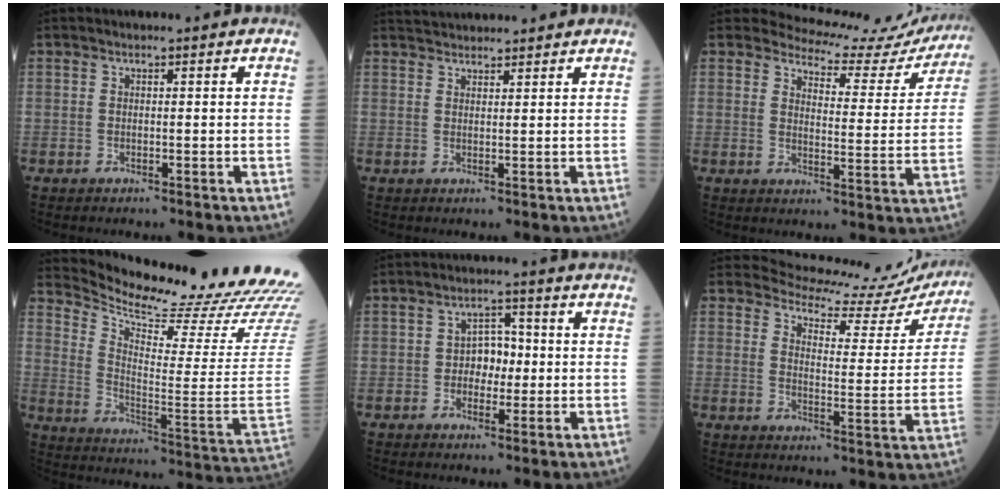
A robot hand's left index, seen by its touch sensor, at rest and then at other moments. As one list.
[{"total": 4.6, "force": [4.5, 0.4, 0.8], "torque": [-0.015, 0.033, 0.072]}, {"total": 13.9, "force": [13.5, 3.3, 0.6], "torque": [0.012, -0.057, 0.135]}, {"total": 27.1, "force": [24.9, 0.5, 10.8], "torque": [-0.183, -0.124, 0.333]}, {"total": 4.2, "force": [-0.6, 2.8, 3.0], "torque": [-0.044, 0.011, -0.014]}, {"total": 15.5, "force": [15.0, 3.6, 1.4], "torque": [-0.003, -0.058, 0.155]}]